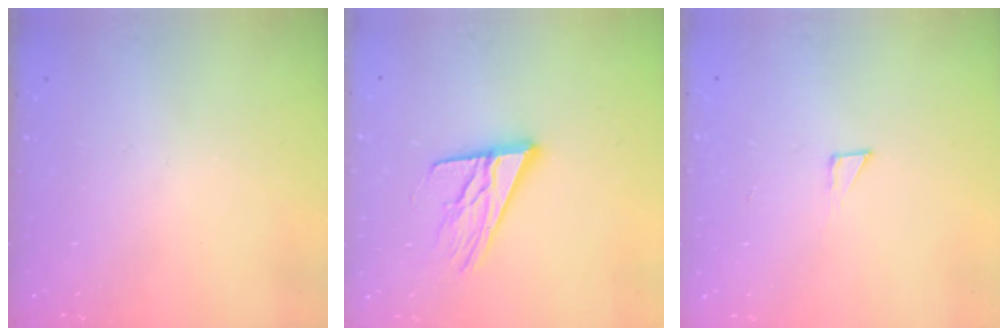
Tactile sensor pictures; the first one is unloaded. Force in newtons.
{"total": 15.9, "press": 15.6, "slide": 2.7}
{"total": 3.6, "press": 3.6, "slide": 0.4}